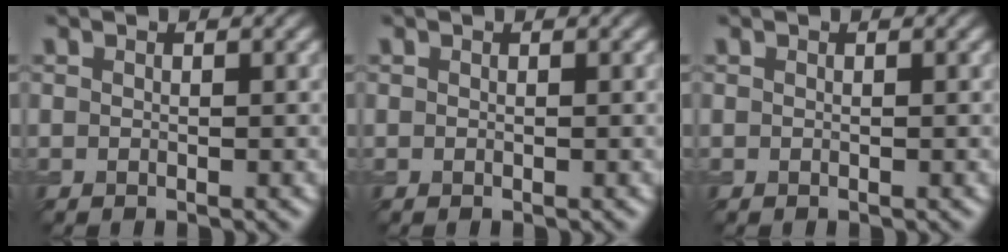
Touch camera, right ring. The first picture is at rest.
{"total": 0.0}
{"total": 0.0}